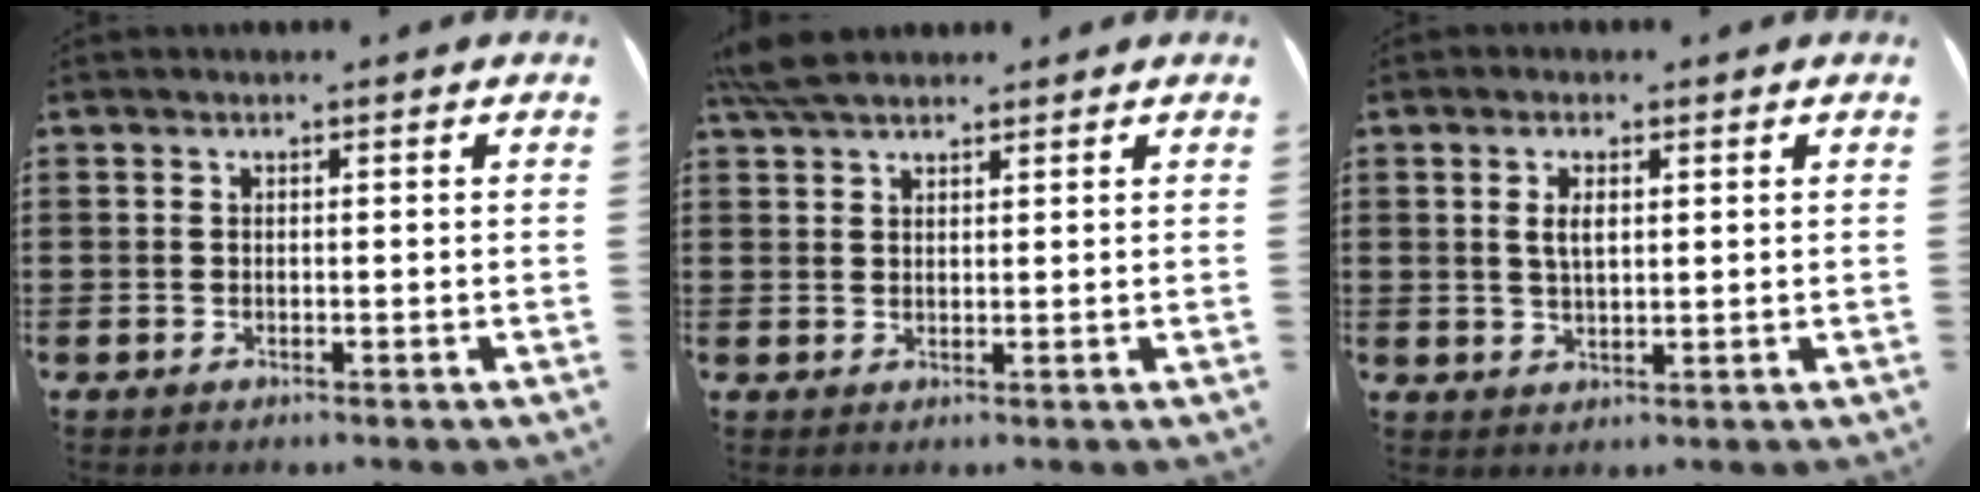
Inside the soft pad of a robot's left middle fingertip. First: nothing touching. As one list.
[{"total": 4.9, "force": [4.1, 1.4, 2.4], "torque": [-0.058, -0.001, 0.077]}, {"total": 3.3, "force": [1.1, 1.2, 2.8], "torque": [-0.051, 0.002, 0.016]}]